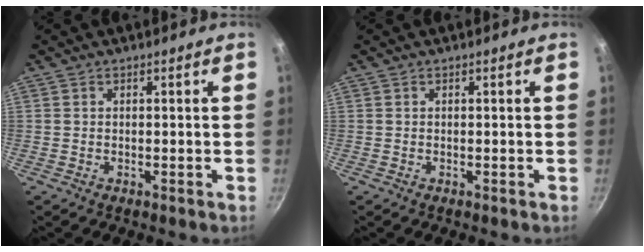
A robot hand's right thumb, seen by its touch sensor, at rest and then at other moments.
{"total": 0.0}